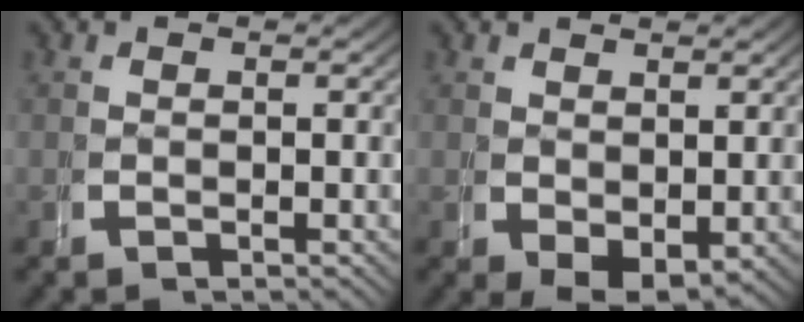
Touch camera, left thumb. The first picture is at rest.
{"total": 3.0, "force": [-0.1, 2.3, 1.9], "torque": [-0.031, -0.024, 0.020]}